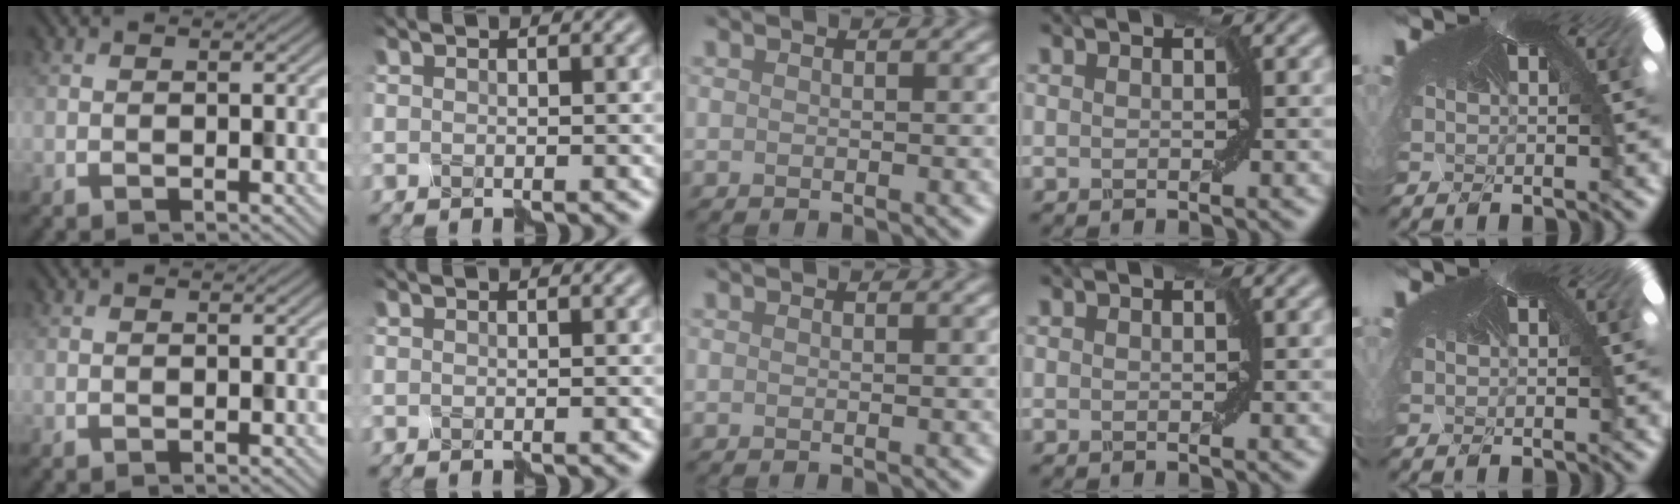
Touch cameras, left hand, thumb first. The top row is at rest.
{}